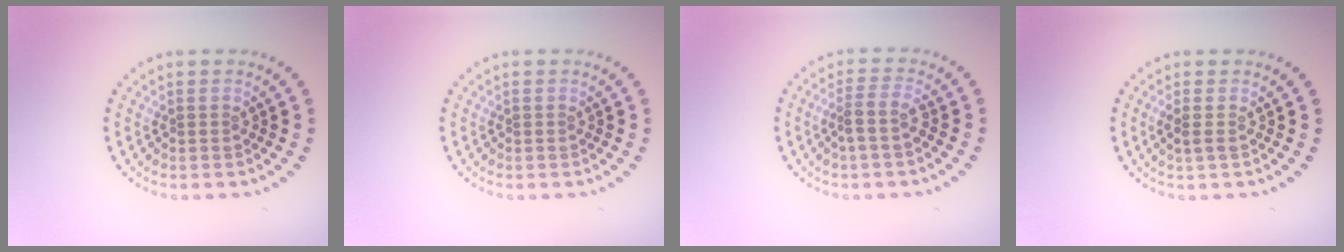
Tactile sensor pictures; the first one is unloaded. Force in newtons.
{"total": 0.0}
{"total": 1.9, "press": 1.6, "slide": 1.2}
{"total": 1.1, "press": 1.0, "slide": 0.5}